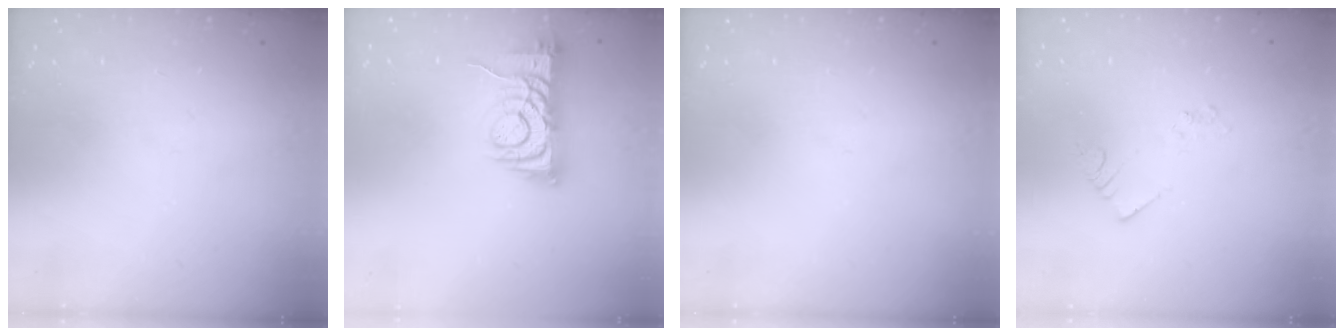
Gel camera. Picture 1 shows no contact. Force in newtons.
{"total": 8.0, "press": 7.9, "slide": 1.3}
{"total": 0.0}
{"total": 2.2, "press": 2.2, "slide": 0.1}